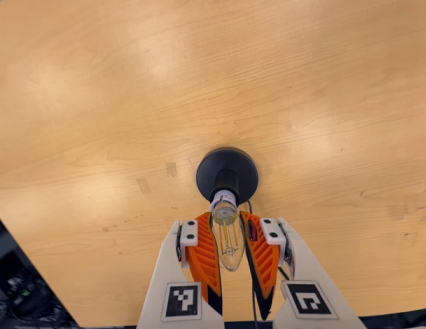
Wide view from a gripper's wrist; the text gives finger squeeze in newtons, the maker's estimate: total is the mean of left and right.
{"total": 24.1, "left": 24.6, "right": 23.5}